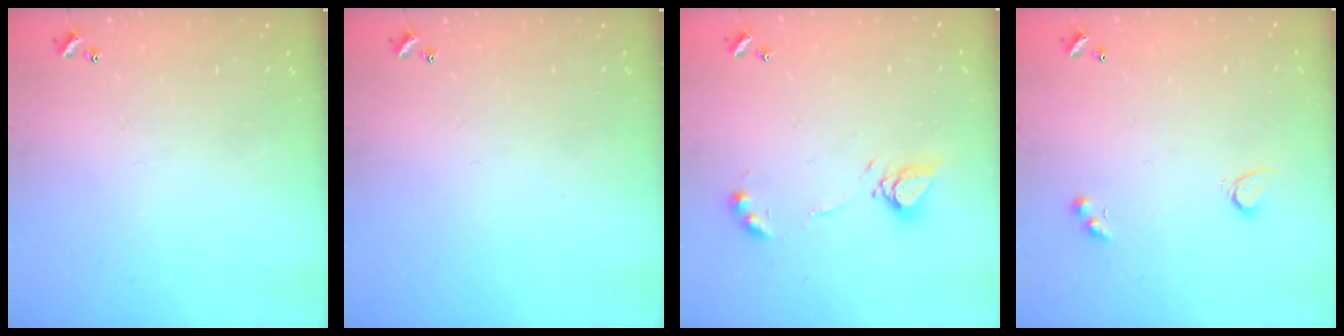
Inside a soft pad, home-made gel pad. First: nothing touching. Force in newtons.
{"total": 0.0}
{"total": 10.7, "press": 10.6, "slide": 1.0}
{"total": 3.1, "press": 2.4, "slide": 1.9}